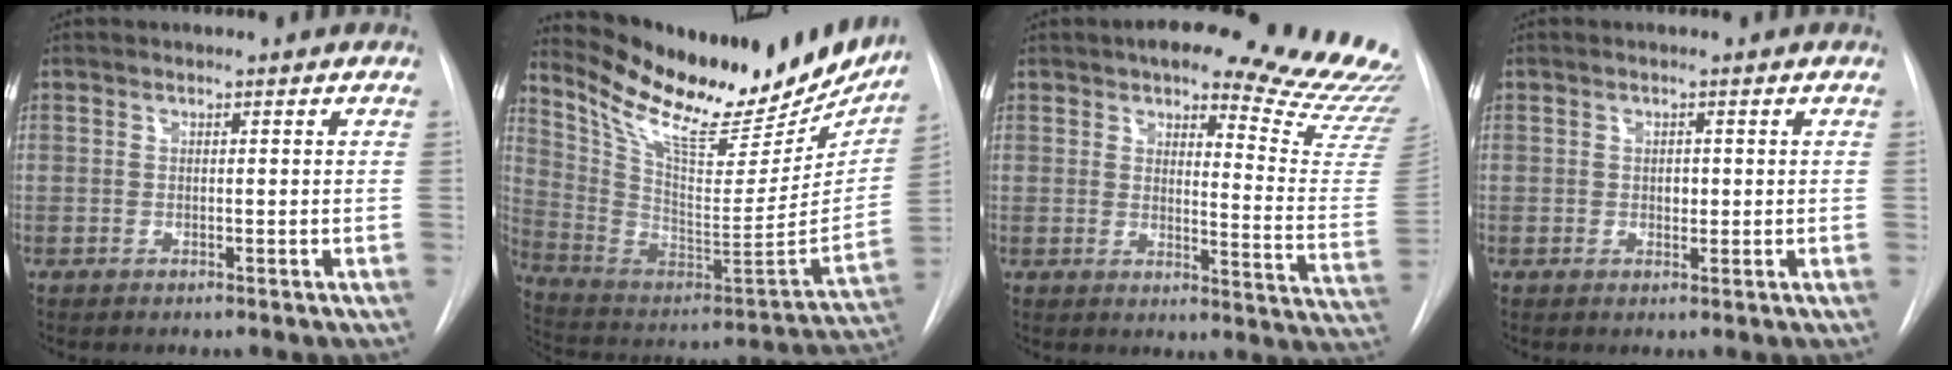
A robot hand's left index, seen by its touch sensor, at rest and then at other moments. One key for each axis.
{"total": 28.2, "fx": 23.3, "fy": 8.4, "fz": 13.5, "tx": -0.229, "ty": -0.033, "tz": 0.344}
{"total": 20.9, "fx": 18.6, "fy": 2.6, "fz": 9.2, "tx": -0.099, "ty": -0.096, "tz": 0.201}
{"total": 1.2, "fx": 0.1, "fy": 0.9, "fz": 0.8, "tx": -0.010, "ty": 0.001, "tz": 0.002}